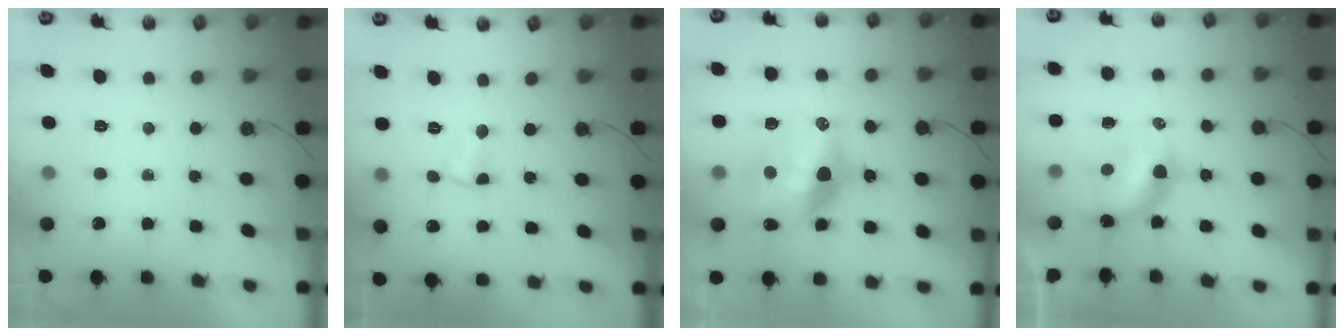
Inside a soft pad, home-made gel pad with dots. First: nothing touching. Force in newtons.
{"total": 1.5, "press": 1.4, "slide": 0.5}
{"total": 17.1, "press": 16.9, "slide": 2.7}
{"total": 7.9, "press": 7.9, "slide": 0.7}